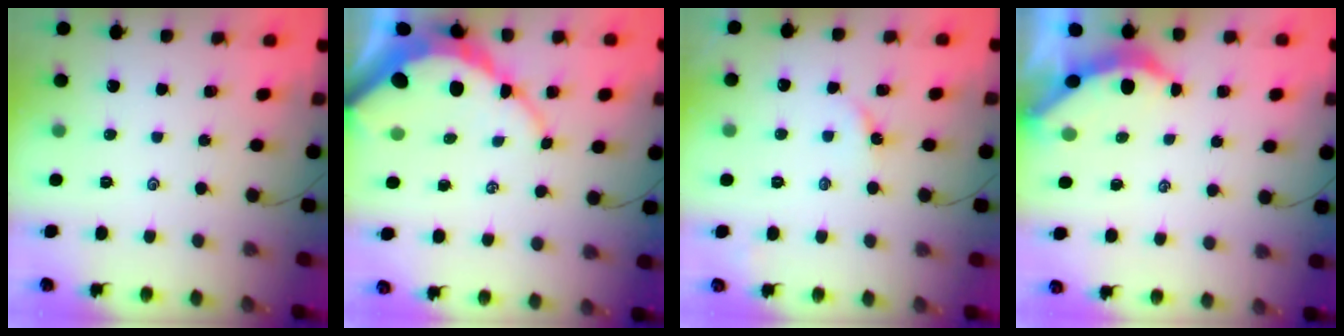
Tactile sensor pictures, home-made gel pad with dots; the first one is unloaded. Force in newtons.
{"total": 11.1, "press": 11.0, "slide": 1.1}
{"total": 2.4, "press": 2.4, "slide": 0.3}
{"total": 3.8, "press": 3.8, "slide": 0.5}